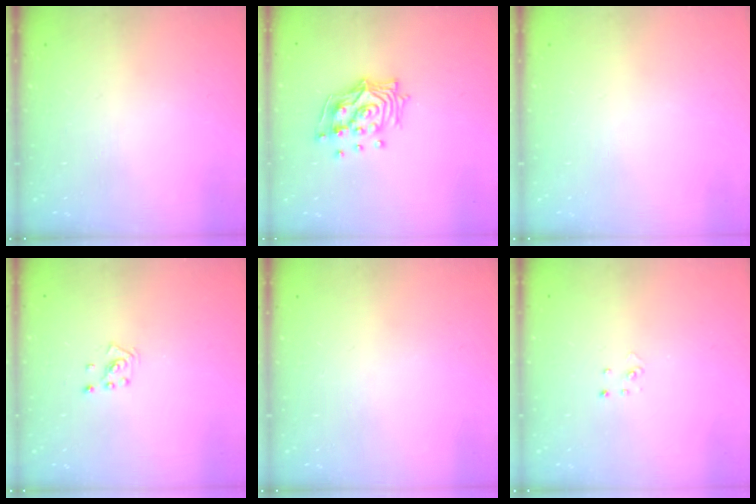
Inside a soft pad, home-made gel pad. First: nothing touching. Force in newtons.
{"total": 12.9, "press": 12.7, "slide": 2.2}
{"total": 0.0}
{"total": 2.2, "press": 2.2, "slide": 0.6}
{"total": 0.0}
{"total": 1.9, "press": 1.9, "slide": 0.2}